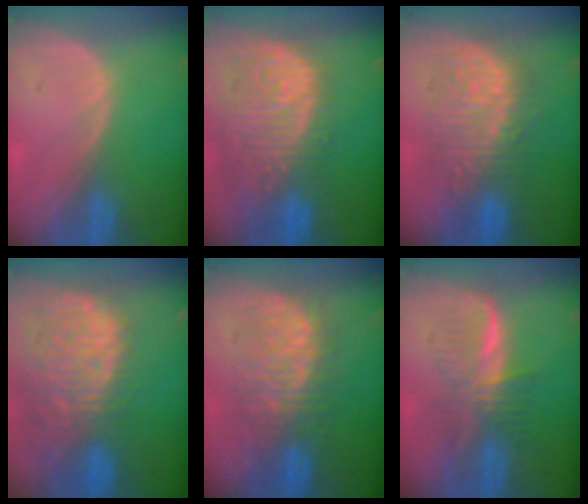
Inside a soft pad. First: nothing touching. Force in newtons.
{"total": 13.4, "press": 11.3, "slide": 7.3}
{"total": 9.8, "press": 9.8, "slide": 0.4}
{"total": 13.8, "press": 11.3, "slide": 7.9}
{"total": 8.8, "press": 8.8, "slide": 0.6}
{"total": 6.1, "press": 6.1, "slide": 0.2}